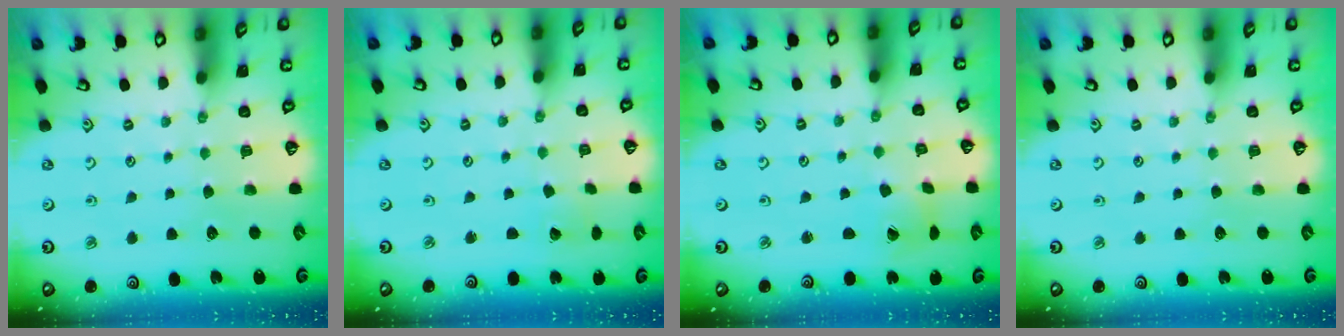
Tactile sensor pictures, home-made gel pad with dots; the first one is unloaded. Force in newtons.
{"total": 1.2, "press": 1.2, "slide": 0.0}
{"total": 1.4, "press": 1.4, "slide": 0.2}
{"total": 0.0}